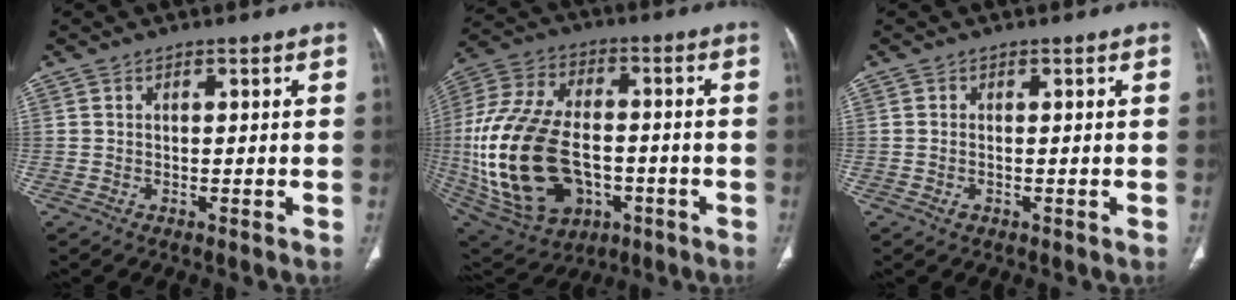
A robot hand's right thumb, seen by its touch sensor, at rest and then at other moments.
{"total": 27.9, "force": [-4.3, 17.8, 21.0], "torque": [-0.449, 0.008, -0.045]}
{"total": 0.9, "force": [-0.3, 0.6, 0.6], "torque": [-0.013, 0.004, -0.002]}